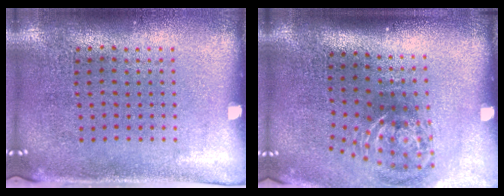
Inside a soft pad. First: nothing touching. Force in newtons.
{"total": 1.9, "press": 1.2, "slide": 1.5}